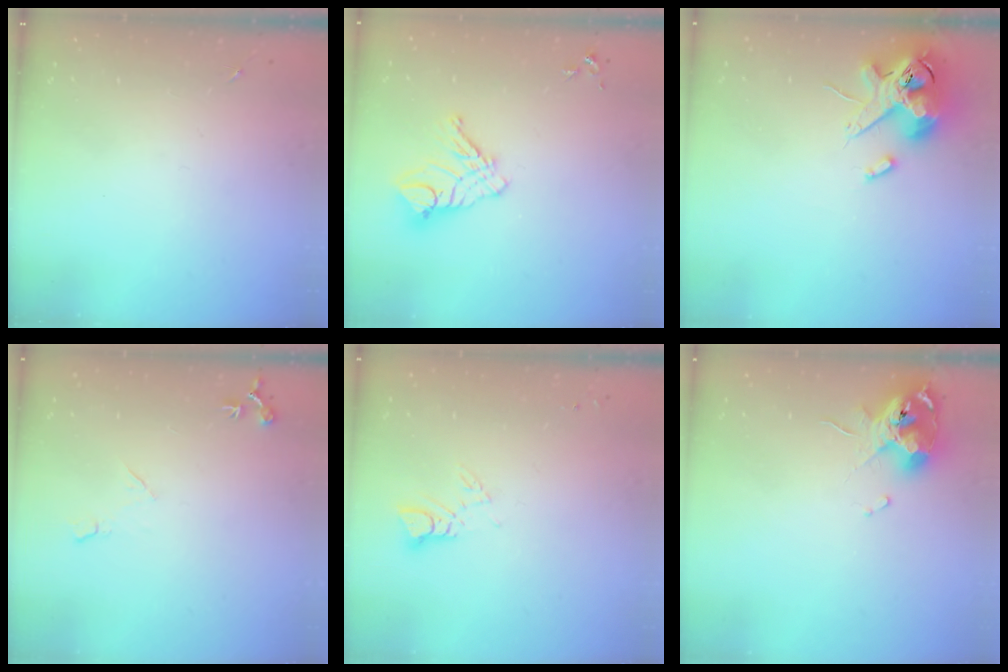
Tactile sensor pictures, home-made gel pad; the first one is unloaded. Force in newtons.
{"total": 11.6, "press": 11.5, "slide": 1.1}
{"total": 14.5, "press": 14.3, "slide": 2.4}
{"total": 7.0, "press": 7.0, "slide": 0.8}
{"total": 3.7, "press": 3.7, "slide": 0.4}
{"total": 11.9, "press": 11.8, "slide": 1.4}